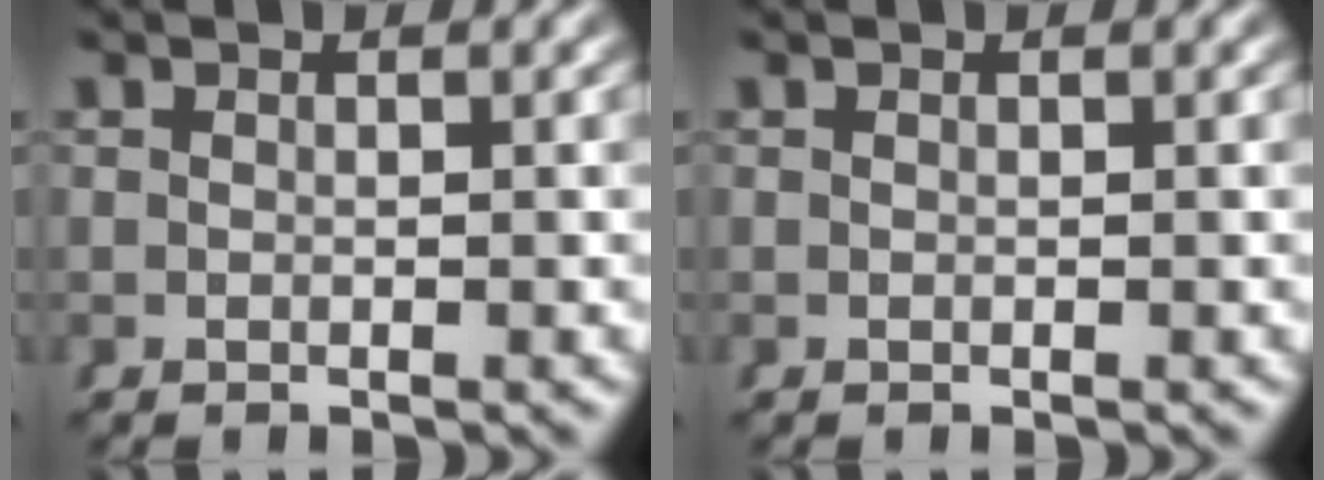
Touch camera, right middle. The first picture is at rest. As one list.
[{"total": 0.0}]